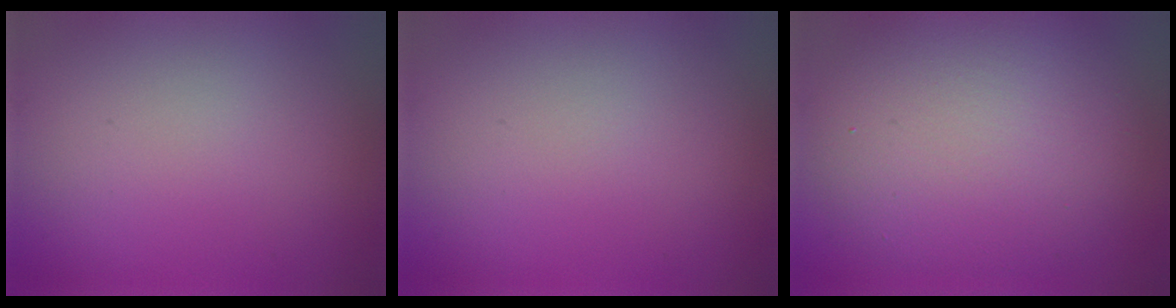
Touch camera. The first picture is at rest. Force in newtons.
{"total": 0.0}
{"total": 8.8, "press": 8.8, "slide": 0.7}